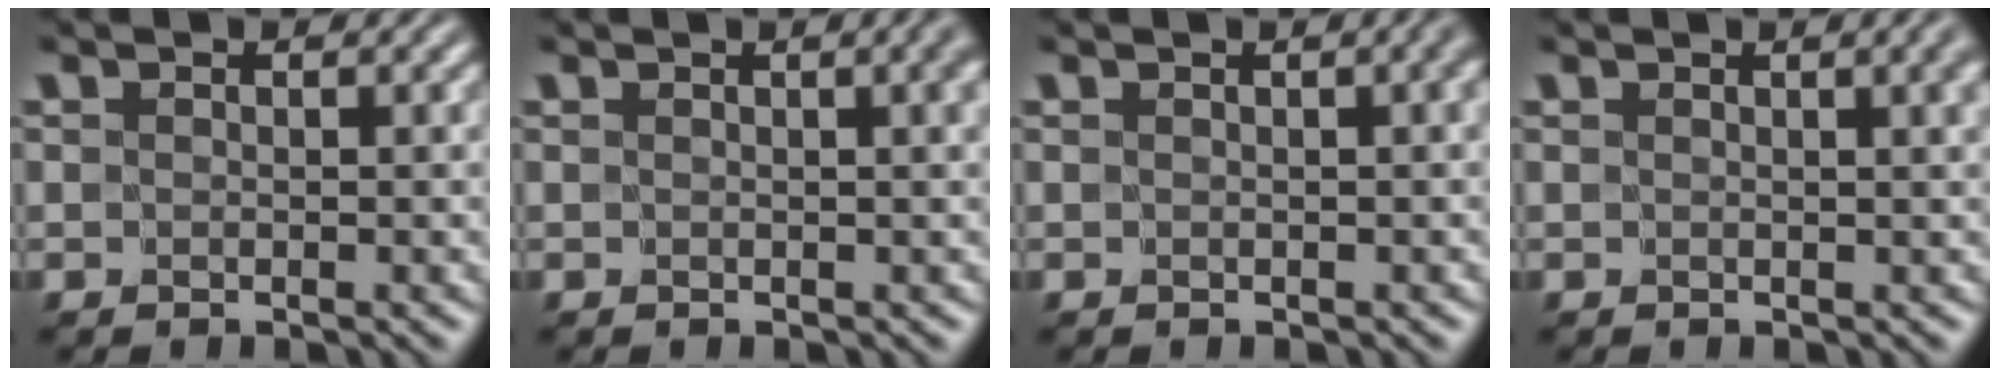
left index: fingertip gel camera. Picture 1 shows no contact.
{"total": 2.6, "force": [0.9, 0.8, 2.3], "torque": [-0.015, 0.006, 0.005]}
{"total": 1.9, "force": [0.6, 0.5, 1.7], "torque": [-0.011, 0.005, 0.004]}
{"total": 3.1, "force": [1.3, 1.0, 2.6], "torque": [-0.015, 0.007, 0.005]}